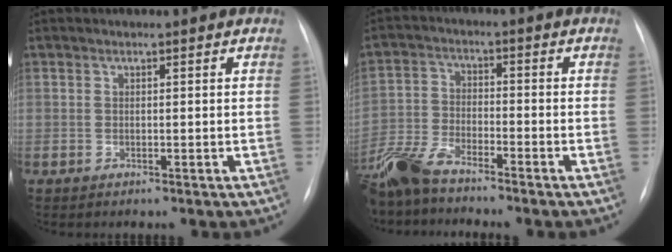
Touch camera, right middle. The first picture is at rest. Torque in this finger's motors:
{"motor_torque": [1.07, -1.07, 0.48, 0.12]}